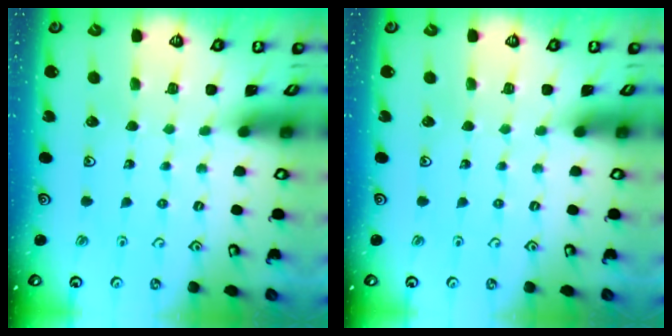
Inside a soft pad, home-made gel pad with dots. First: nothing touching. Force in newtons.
{"total": 0.0}